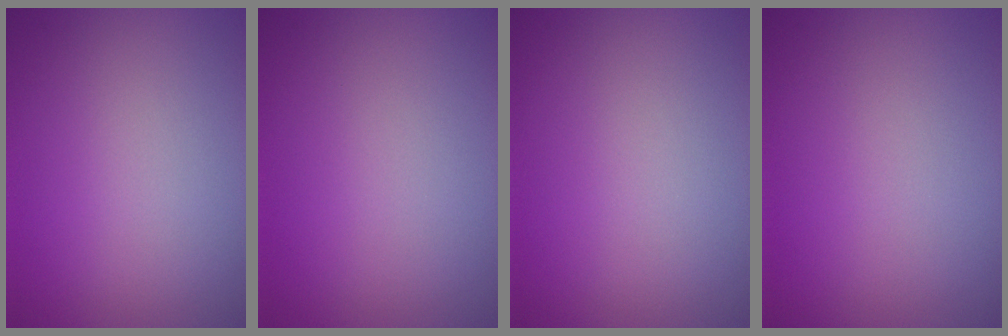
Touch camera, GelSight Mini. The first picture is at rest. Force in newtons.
{"total": 0.0}
{"total": 0.0}
{"total": 0.0}